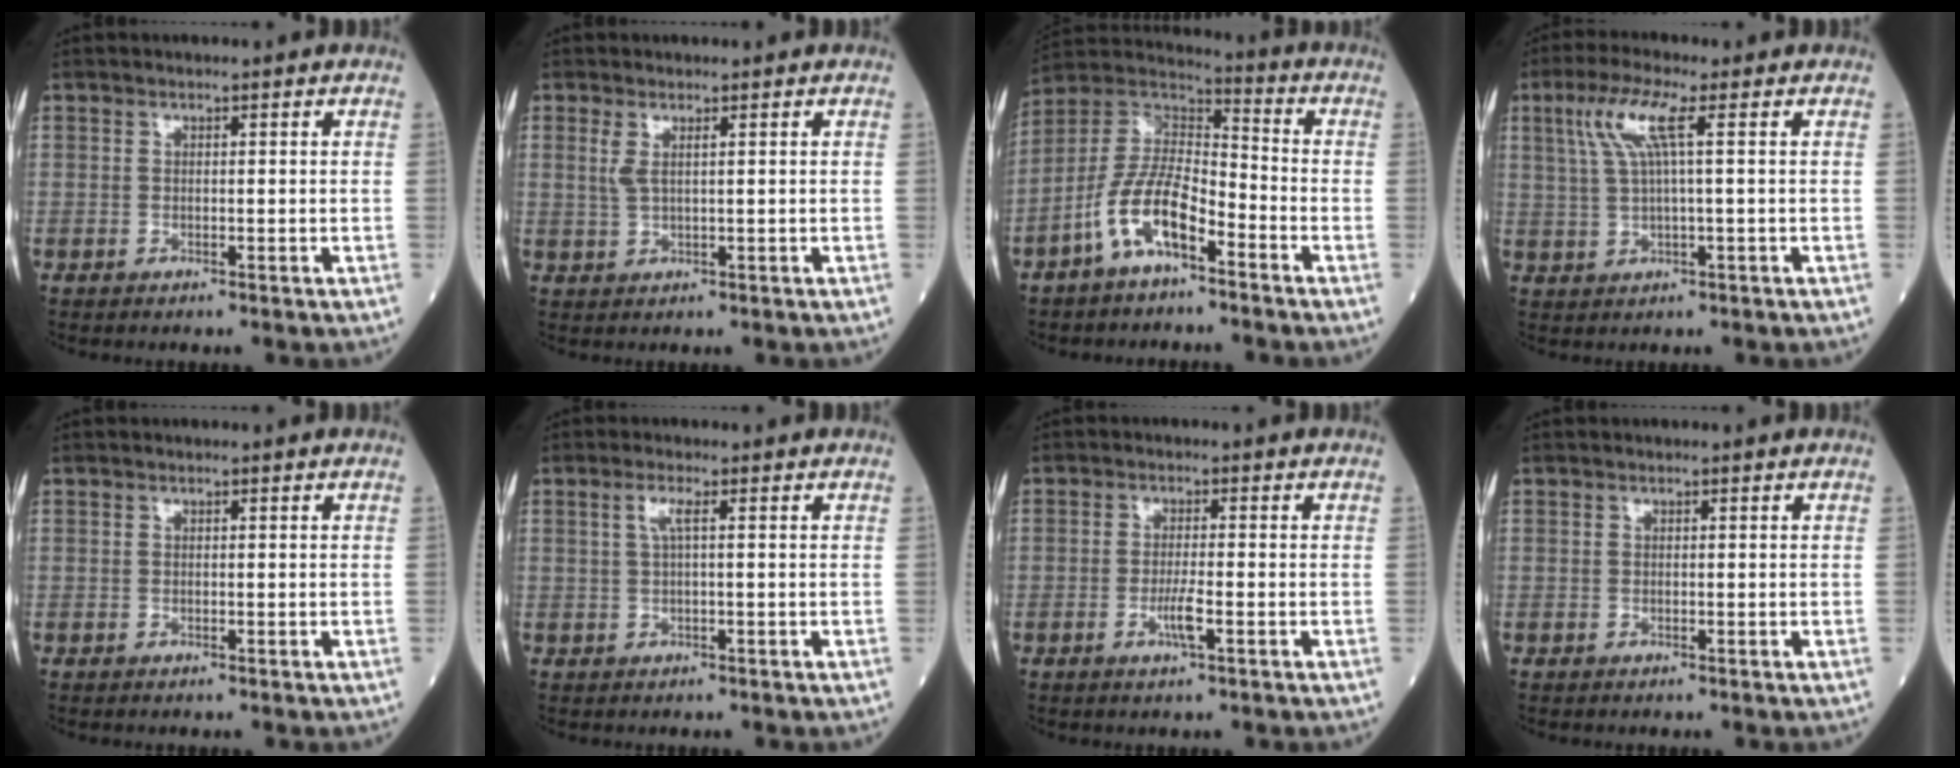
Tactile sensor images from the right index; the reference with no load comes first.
{"total": 2.1, "force": [0.8, 0.3, 1.9], "torque": [-0.050, 0.000, 0.020]}
{"total": 11.1, "force": [-5.9, 3.7, 8.7], "torque": [-0.183, 0.012, -0.117]}
{"total": 6.2, "force": [2.1, 0.1, 5.9], "torque": [-0.128, 0.016, 0.046]}
{"total": 0.0}
{"total": 2.0, "force": [0.5, 0.0, 1.9], "torque": [-0.045, 0.006, 0.010]}
{"total": 3.0, "force": [-1.3, 0.0, 2.8], "torque": [-0.053, -0.004, -0.025]}
{"total": 0.0}